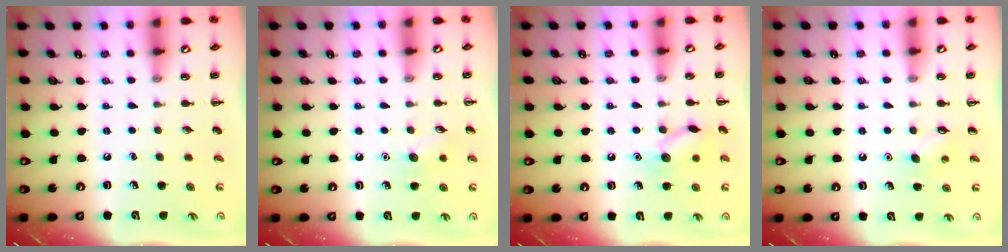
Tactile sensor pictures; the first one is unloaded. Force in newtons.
{"total": 6.5, "press": 6.3, "slide": 1.4}
{"total": 10.6, "press": 10.6, "slide": 0.6}
{"total": 4.4, "press": 4.2, "slide": 1.2}